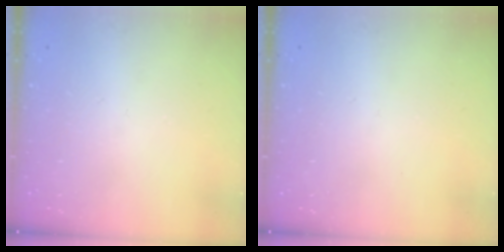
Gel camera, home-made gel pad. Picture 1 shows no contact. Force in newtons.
{"total": 0.0}